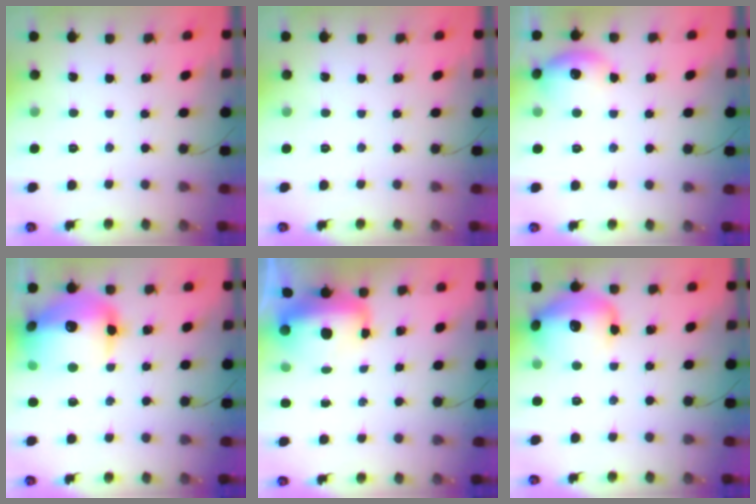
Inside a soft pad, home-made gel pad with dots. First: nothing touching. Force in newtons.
{"total": 0.0}
{"total": 10.7, "press": 10.6, "slide": 1.5}
{"total": 22.4, "press": 22.0, "slide": 4.2}
{"total": 11.7, "press": 11.4, "slide": 2.7}
{"total": 16.2, "press": 16.0, "slide": 2.6}